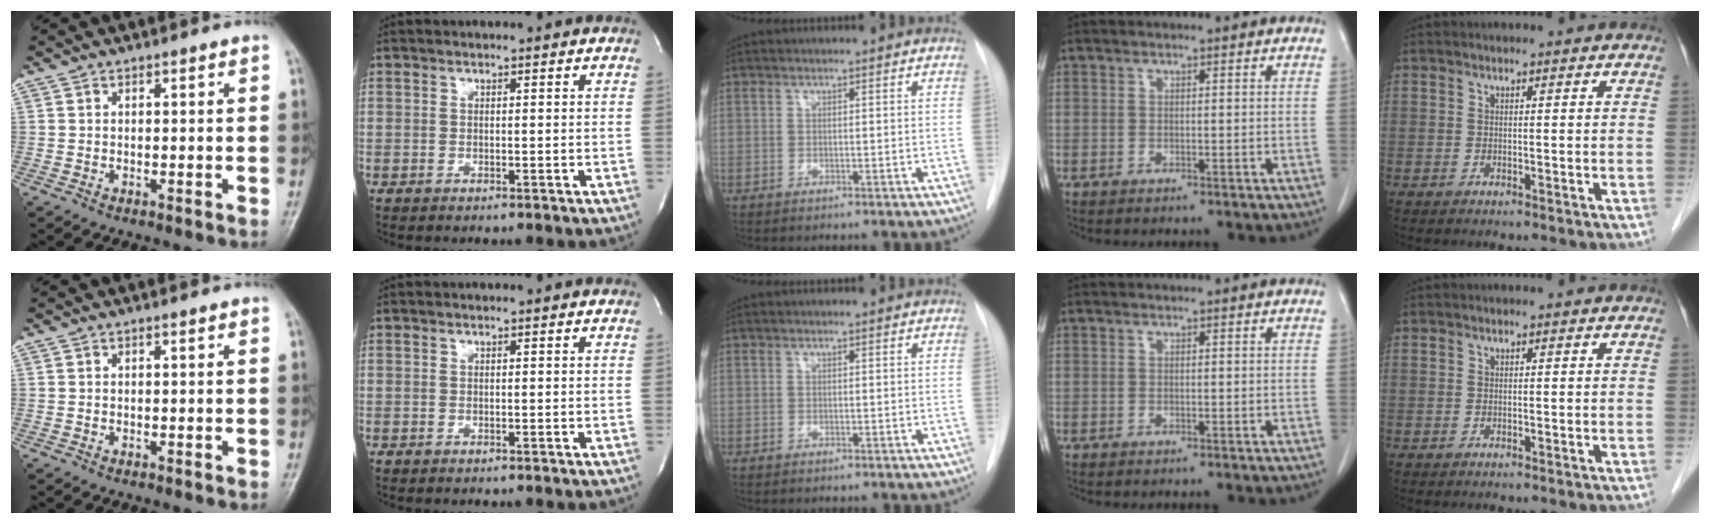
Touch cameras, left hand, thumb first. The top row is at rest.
{}